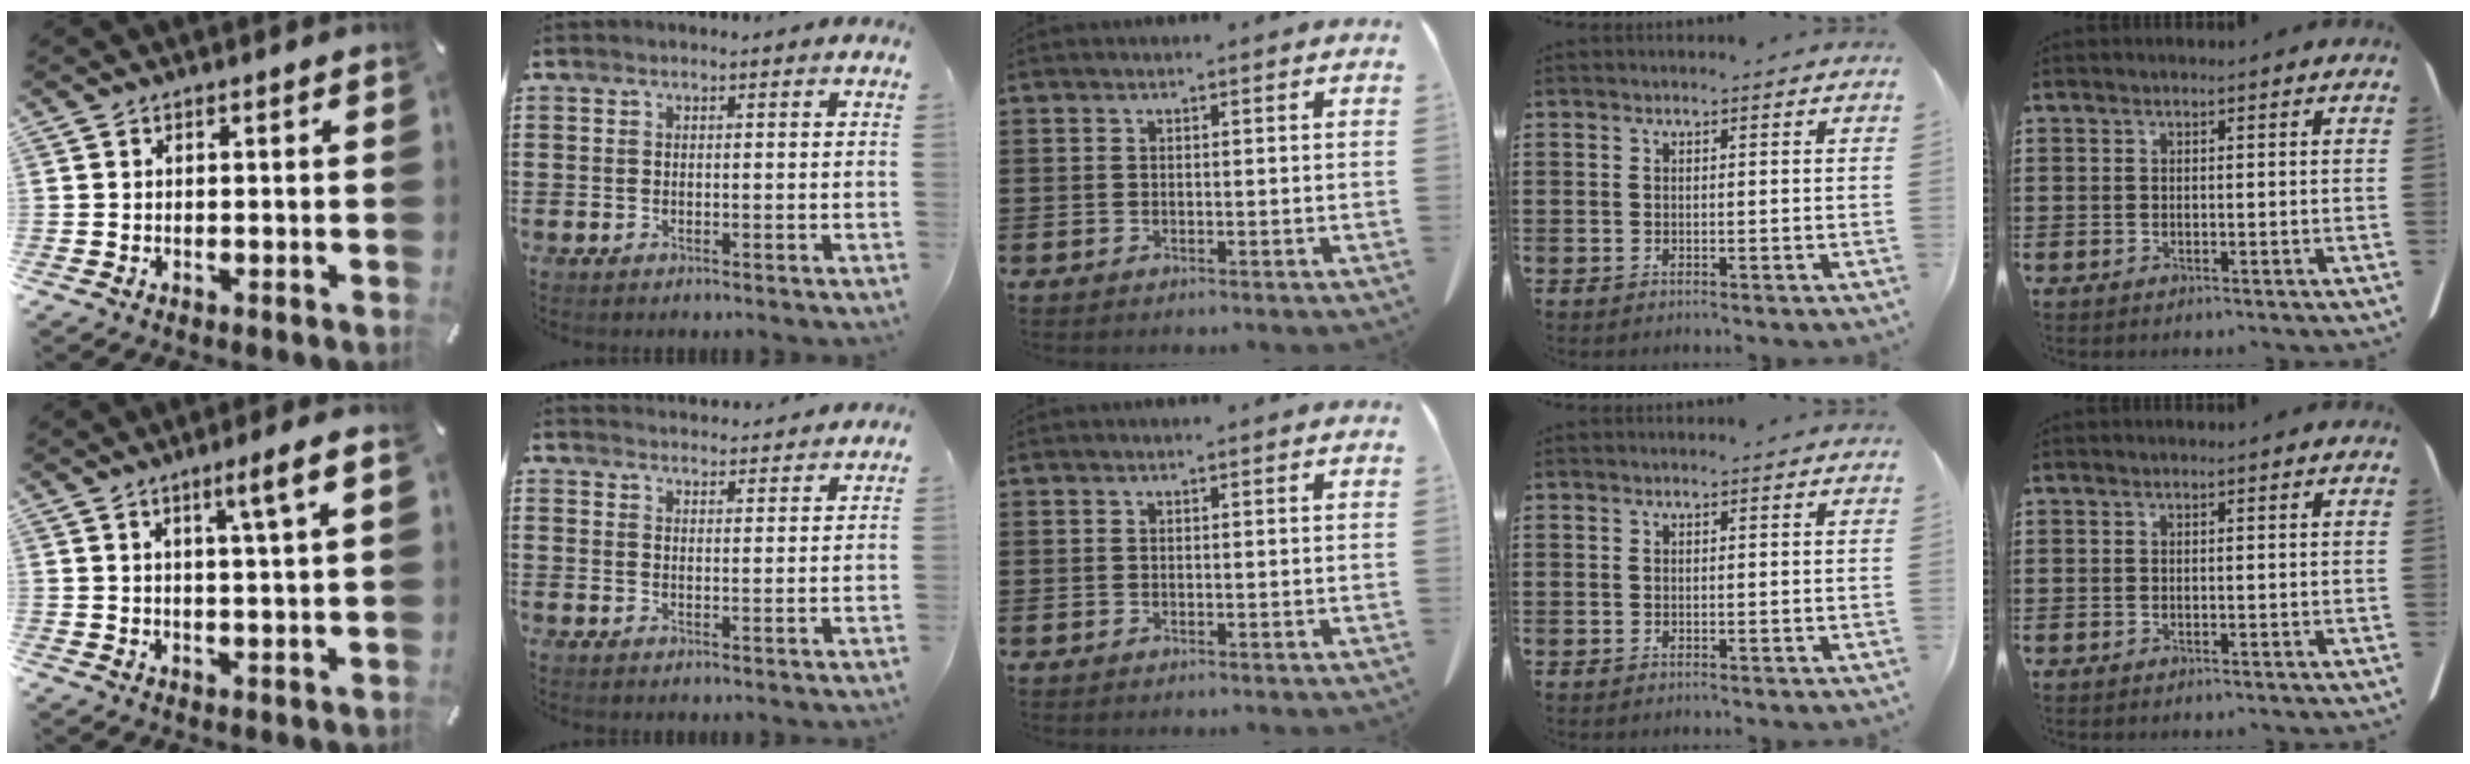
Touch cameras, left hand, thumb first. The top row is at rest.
{"thumb": {"total": 6.3, "force": [2.9, 0.1, 5.6], "torque": [-0.097, -0.005, 0.043]}, "index": {"total": 3.2, "force": [3.2, 0.1, -0.1], "torque": [-0.007, -0.012, 0.060]}}